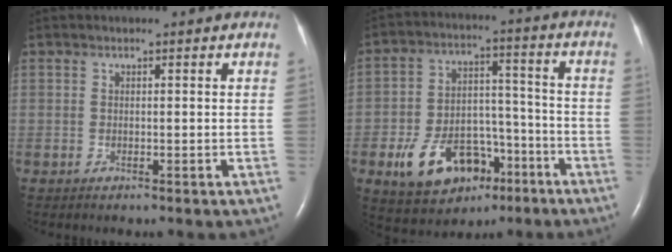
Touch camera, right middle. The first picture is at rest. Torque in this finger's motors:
{"motor_torque": [1.24, -0.90, 0.25, 0.15]}